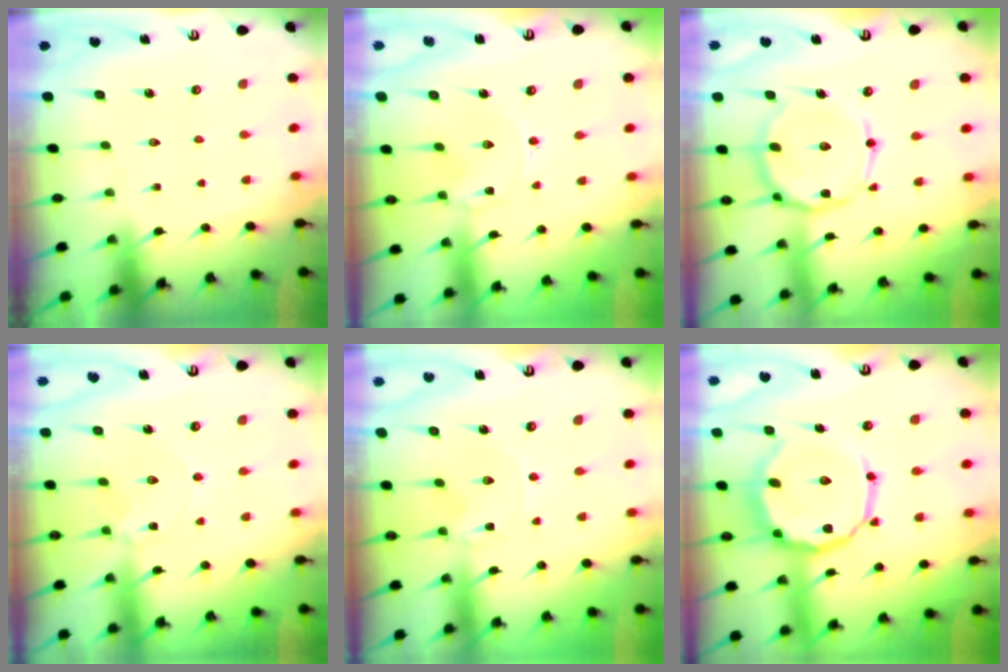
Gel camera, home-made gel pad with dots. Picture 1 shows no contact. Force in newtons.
{"total": 0.0}
{"total": 13.5, "press": 13.5, "slide": 0.9}
{"total": 3.2, "press": 3.2, "slide": 0.5}
{"total": 0.0}
{"total": 15.7, "press": 15.5, "slide": 2.2}